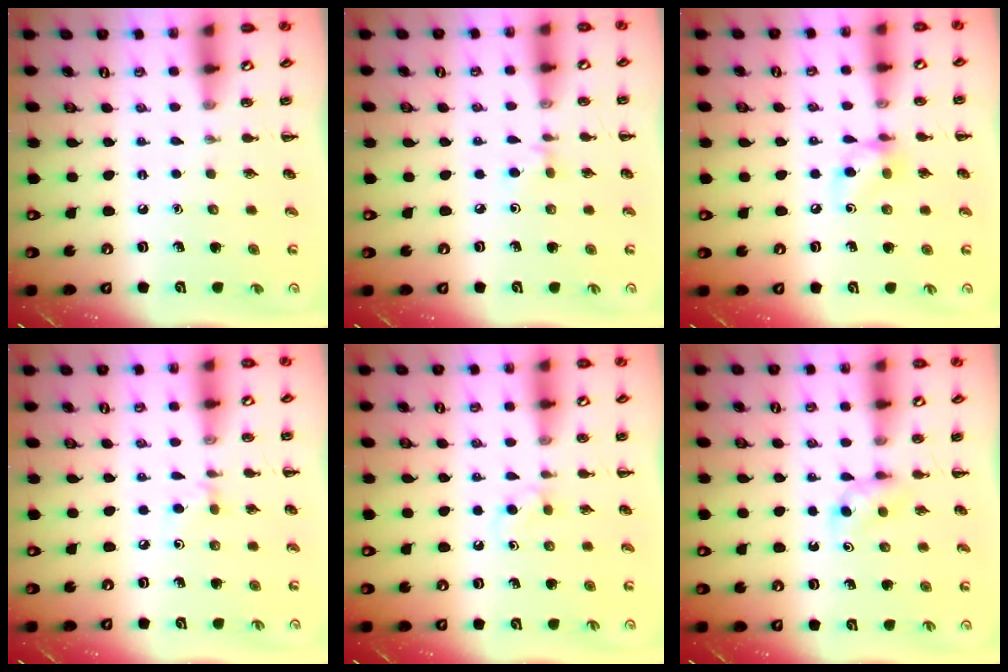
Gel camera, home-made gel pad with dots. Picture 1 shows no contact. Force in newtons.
{"total": 2.7, "press": 2.5, "slide": 1.0}
{"total": 8.1, "press": 8.0, "slide": 1.3}
{"total": 5.1, "press": 4.8, "slide": 1.7}
{"total": 2.6, "press": 2.3, "slide": 1.2}
{"total": 2.7, "press": 2.4, "slide": 1.1}